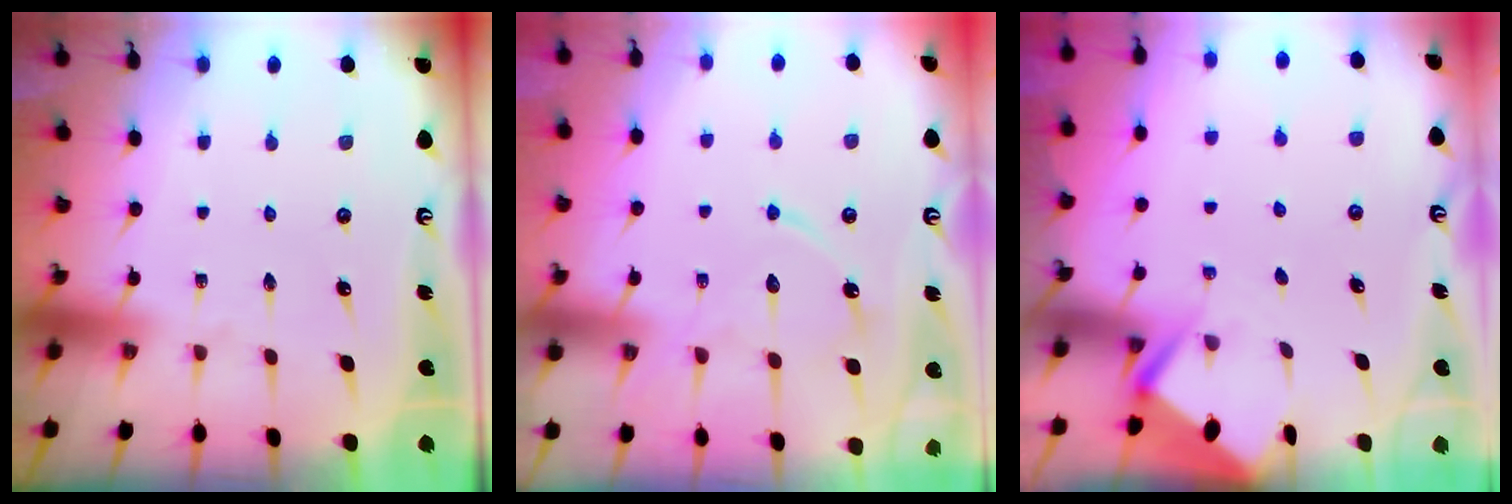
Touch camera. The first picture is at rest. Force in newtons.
{"total": 11.0, "press": 10.9, "slide": 0.6}
{"total": 2.8, "press": 2.8, "slide": 0.3}